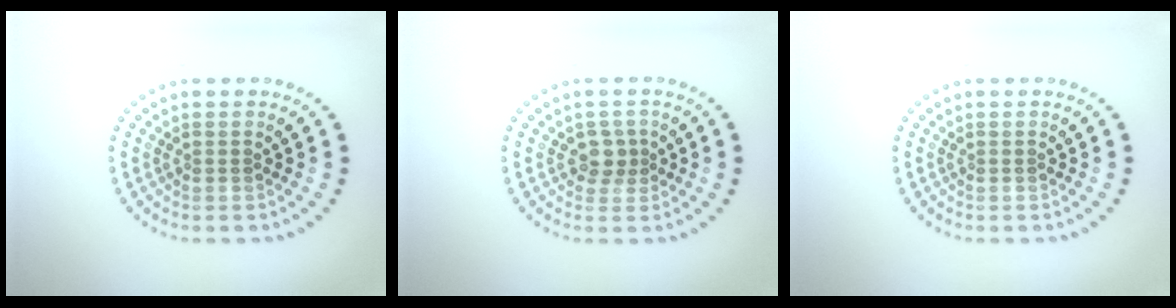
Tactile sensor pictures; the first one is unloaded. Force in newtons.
{"total": 1.9, "press": 1.6, "slide": 0.9}
{"total": 0.0}